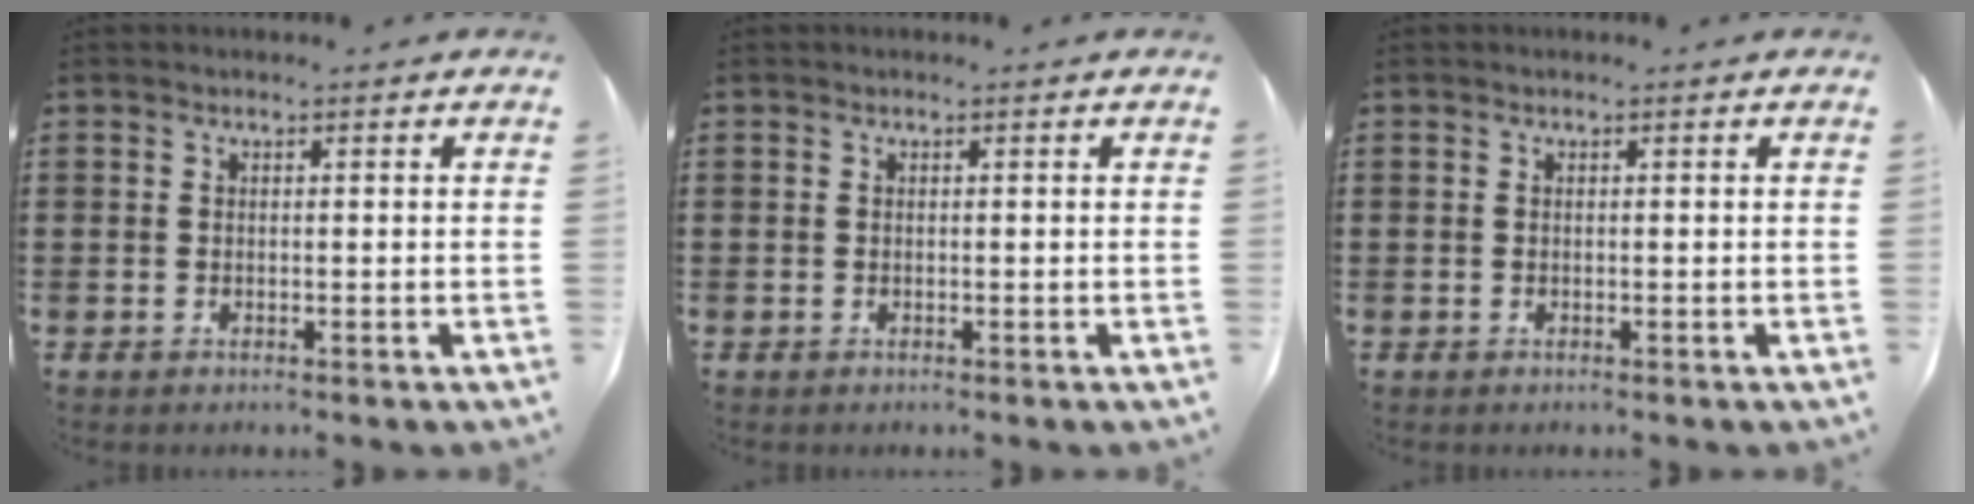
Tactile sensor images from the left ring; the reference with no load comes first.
{"total": 0.0}
{"total": 0.0}